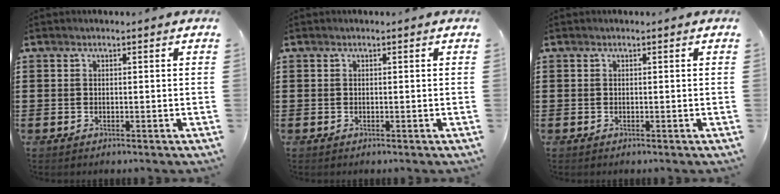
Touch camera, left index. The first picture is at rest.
{"total": 0.0}
{"total": 0.0}